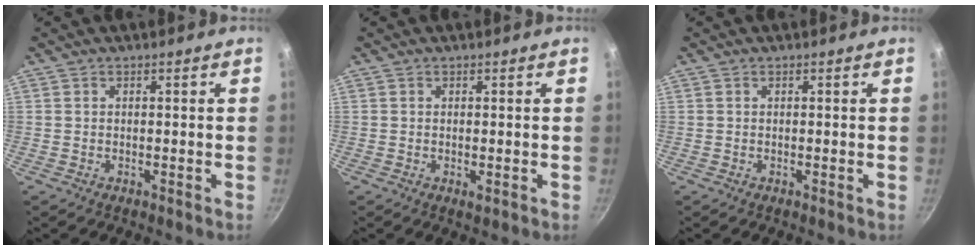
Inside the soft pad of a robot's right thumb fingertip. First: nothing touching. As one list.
[{"total": 0.8, "force": [-0.1, 0.2, 0.8], "torque": [-0.015, -0.005, -0.002]}, {"total": 0.0}]